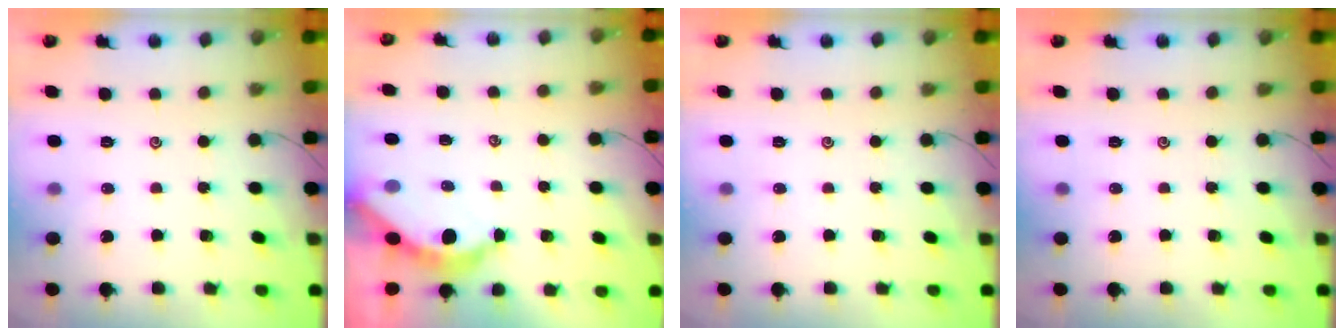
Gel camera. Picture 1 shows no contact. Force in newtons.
{"total": 3.9, "press": 3.9, "slide": 0.5}
{"total": 0.0}
{"total": 0.0}